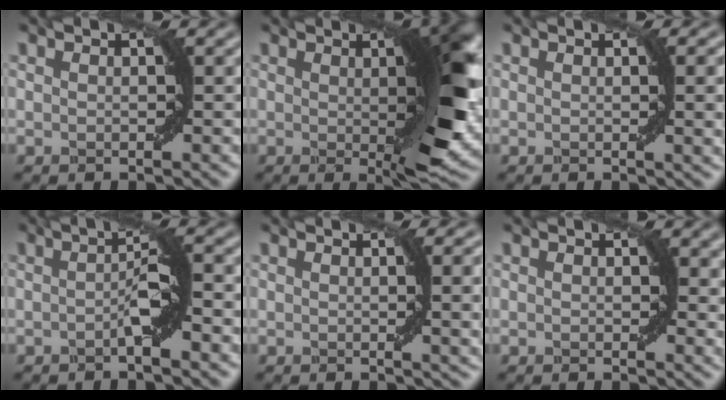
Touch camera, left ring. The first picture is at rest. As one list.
[{"total": 6.9, "force": [0.4, 1.3, 6.8], "torque": [-0.085, -0.005, 0.012]}, {"total": 3.3, "force": [0.4, 0.7, 3.2], "torque": [-0.034, 0.003, 0.007]}, {"total": 2.6, "force": [-0.6, 0.1, 2.5], "torque": [-0.041, 0.009, -0.013]}, {"total": 4.8, "force": [0.7, 1.3, 4.5], "torque": [-0.044, 0.005, 0.010]}, {"total": 1.9, "force": [0.8, 1.0, 1.4], "torque": [-0.011, -0.005, 0.012]}]